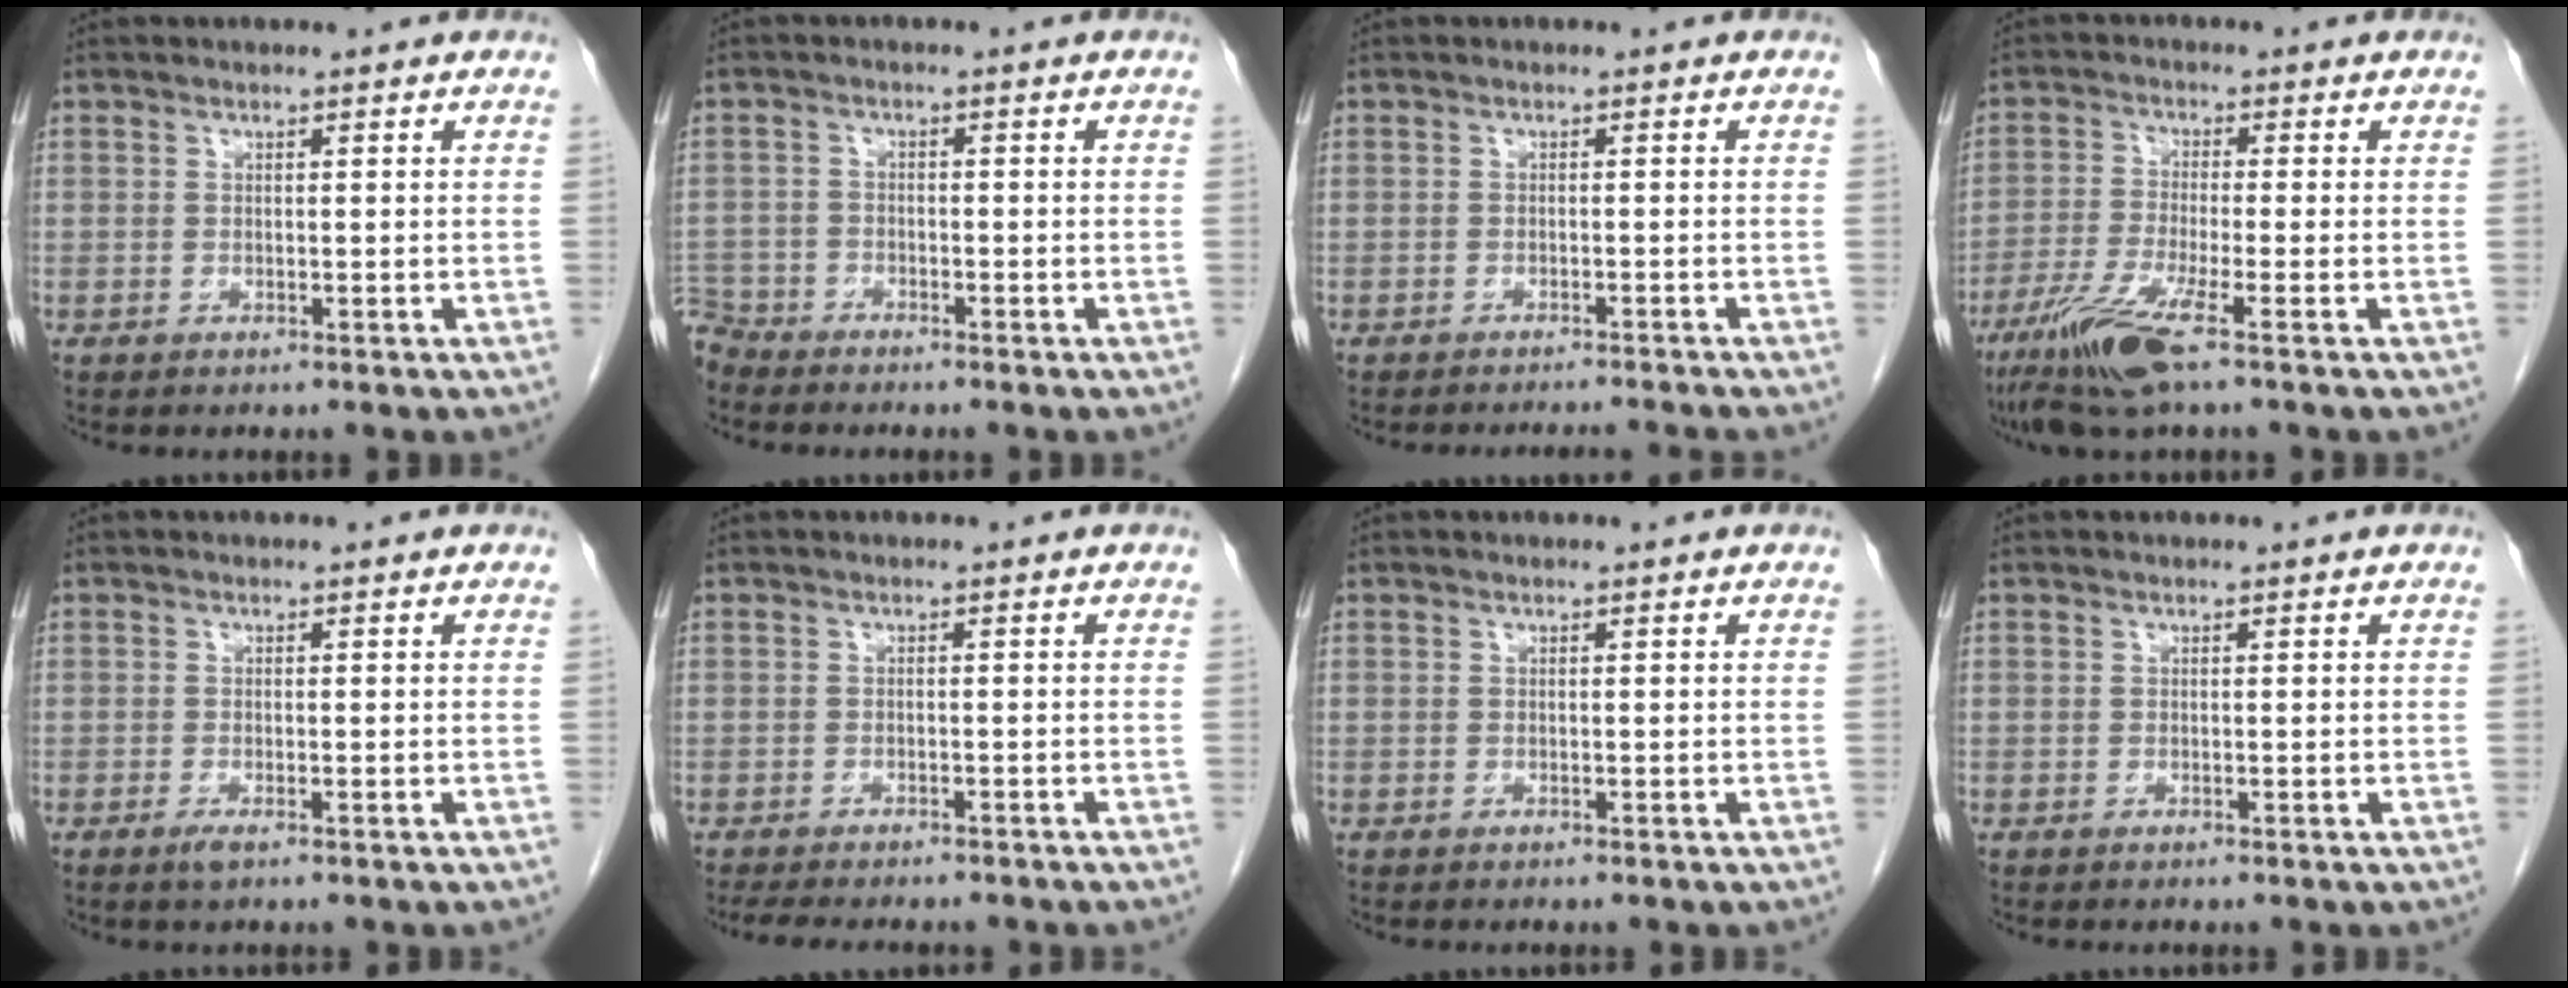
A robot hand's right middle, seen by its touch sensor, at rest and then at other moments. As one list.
[{"total": 4.3, "force": [-4.1, 1.1, -0.4], "torque": [0.010, -0.009, -0.082]}, {"total": 4.9, "force": [-4.7, -1.0, 1.0], "torque": [-0.007, -0.004, -0.060]}, {"total": 8.5, "force": [-4.9, 0.0, 6.9], "torque": [-0.143, -0.023, -0.096]}, {"total": 1.3, "force": [-0.9, 0.2, 1.0], "torque": [-0.022, -0.003, -0.015]}, {"total": 10.0, "force": [-8.6, 2.4, 4.5], "torque": [-0.062, -0.007, -0.109]}, {"total": 0.0}, {"total": 0.0}]